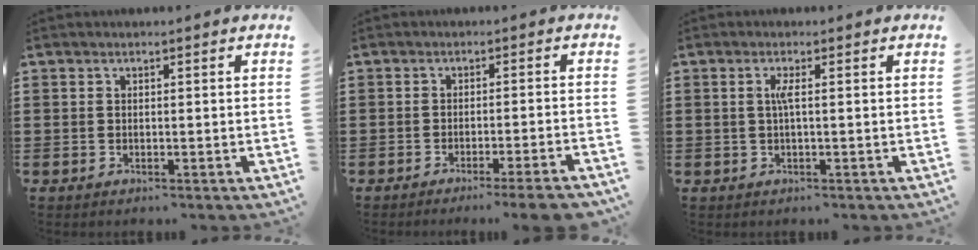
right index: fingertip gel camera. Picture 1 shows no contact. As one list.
[{"total": 3.4, "force": [-2.7, -0.7, 2.0], "torque": [-0.031, -0.014, -0.051]}, {"total": 1.8, "force": [0.0, -0.1, 1.8], "torque": [-0.036, -0.003, -0.002]}]